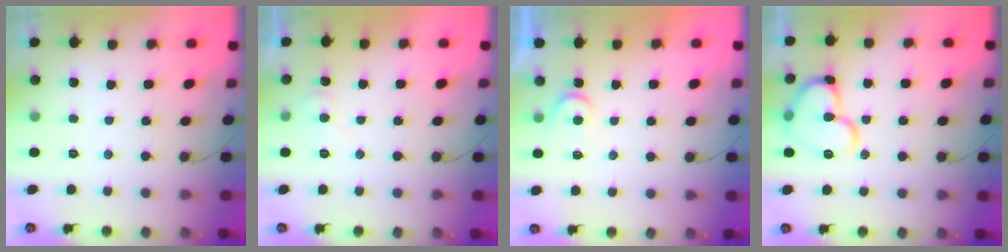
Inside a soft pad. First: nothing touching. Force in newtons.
{"total": 6.0, "press": 6.0, "slide": 0.6}
{"total": 4.4, "press": 4.4, "slide": 0.5}
{"total": 14.8, "press": 14.7, "slide": 1.5}